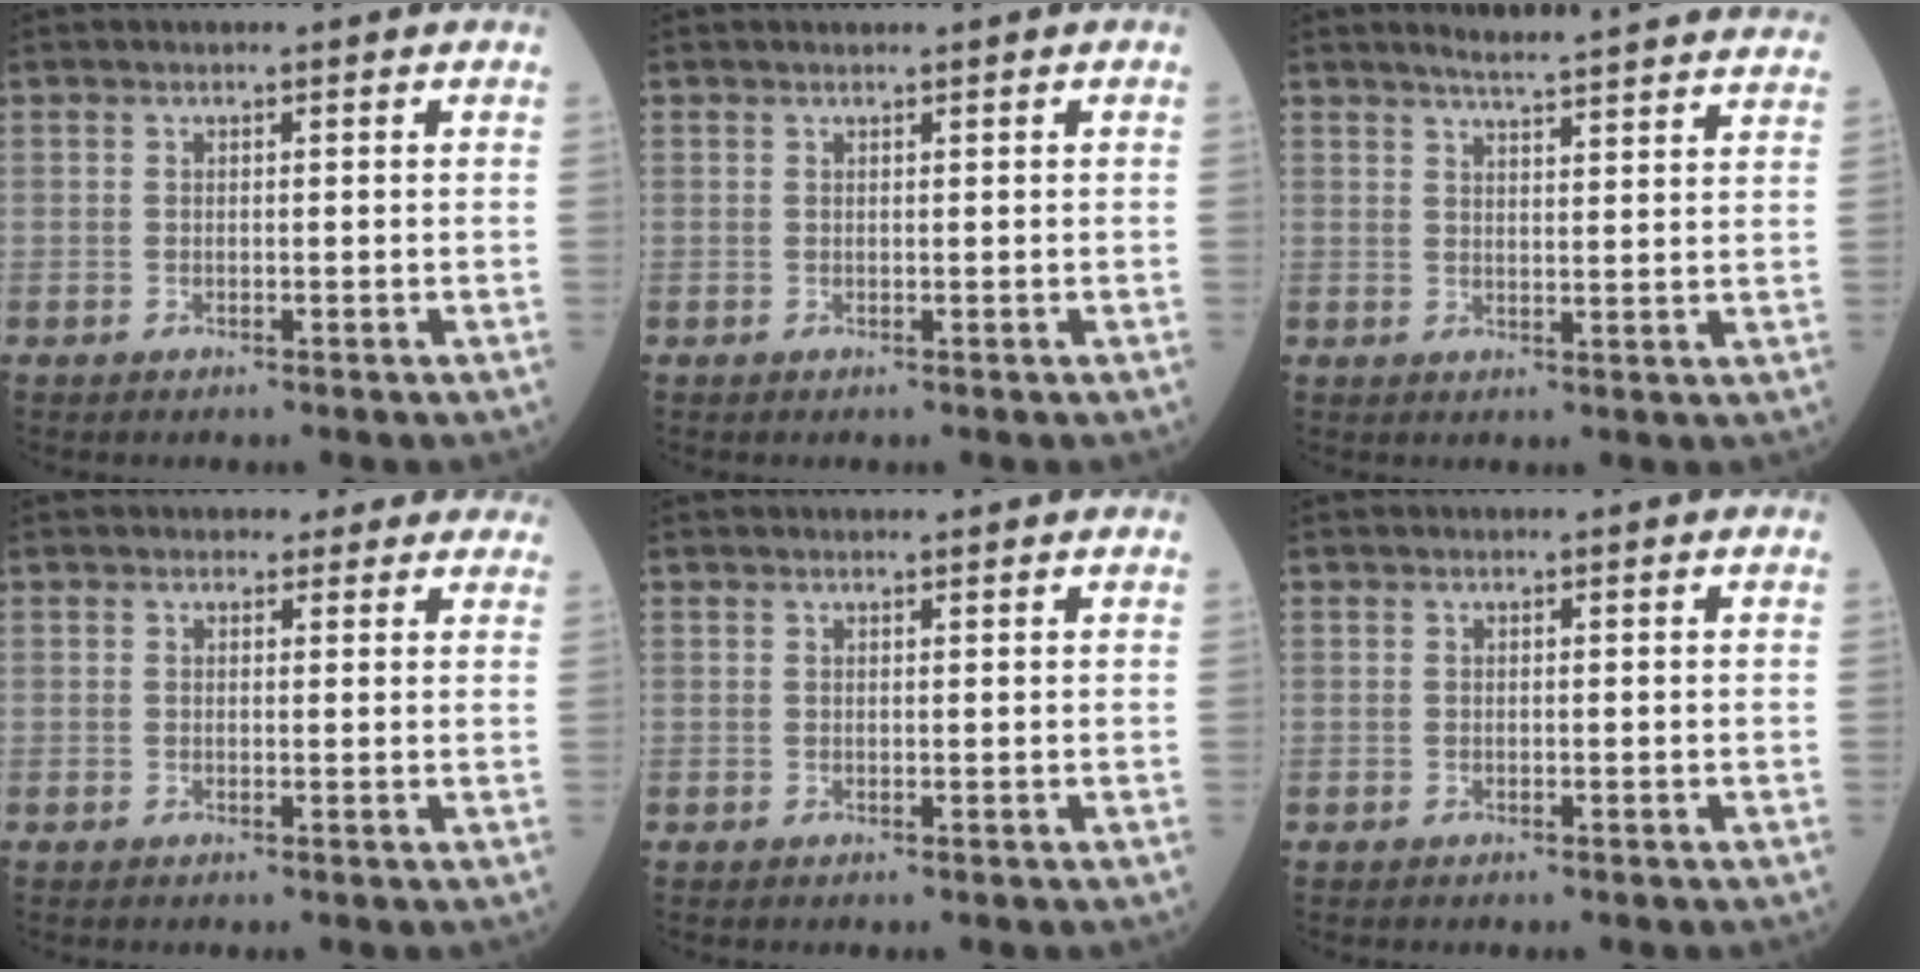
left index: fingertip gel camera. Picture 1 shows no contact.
{"total": 0.0}
{"total": 17.2, "force": [16.5, 0.5, 5.1], "torque": [-0.067, -0.032, 0.191]}
{"total": 3.8, "force": [3.2, 2.0, 0.4], "torque": [0.012, 0.005, 0.023]}
{"total": 1.6, "force": [1.5, 0.2, 0.4], "torque": [-0.006, 0.011, 0.020]}
{"total": 0.0}